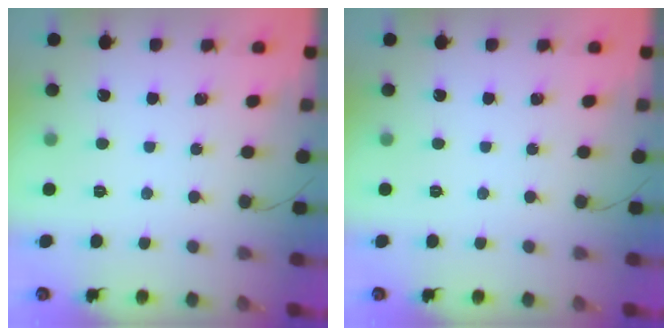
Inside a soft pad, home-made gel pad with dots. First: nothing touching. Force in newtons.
{"total": 0.0}